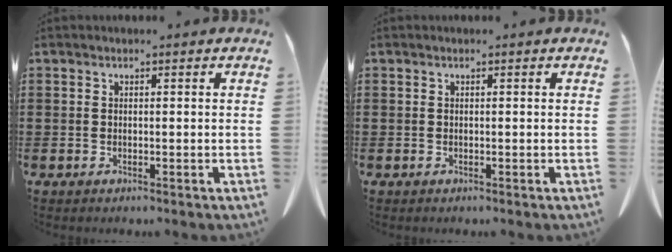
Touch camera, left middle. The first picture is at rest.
{"total": 0.0}